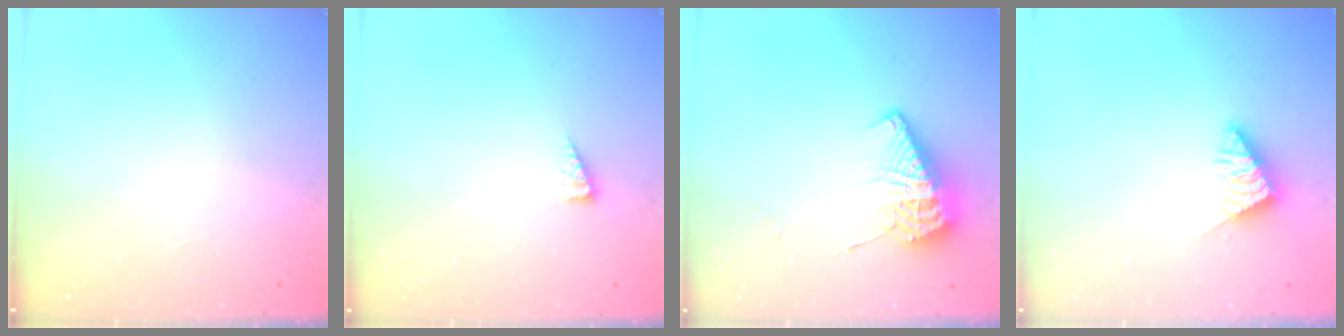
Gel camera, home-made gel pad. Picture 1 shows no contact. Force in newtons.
{"total": 2.9, "press": 2.9, "slide": 0.3}
{"total": 12.5, "press": 12.4, "slide": 1.0}
{"total": 3.4, "press": 3.3, "slide": 0.3}